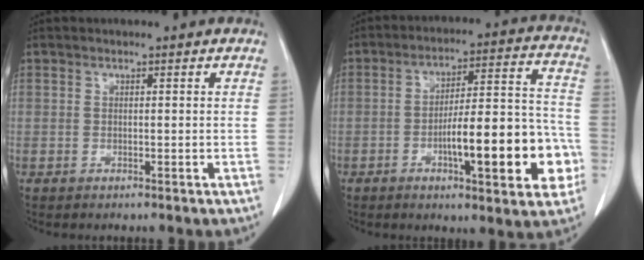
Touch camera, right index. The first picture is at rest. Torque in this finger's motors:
{"motor_torque": [1.76, -0.38, 0.47, 0.17]}